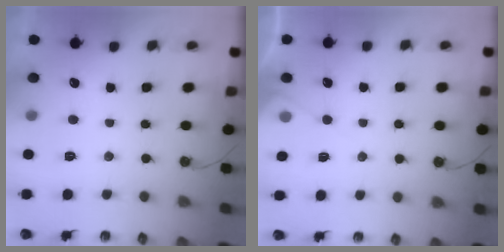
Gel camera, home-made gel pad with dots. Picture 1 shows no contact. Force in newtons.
{"total": 5.0, "press": 4.9, "slide": 0.7}